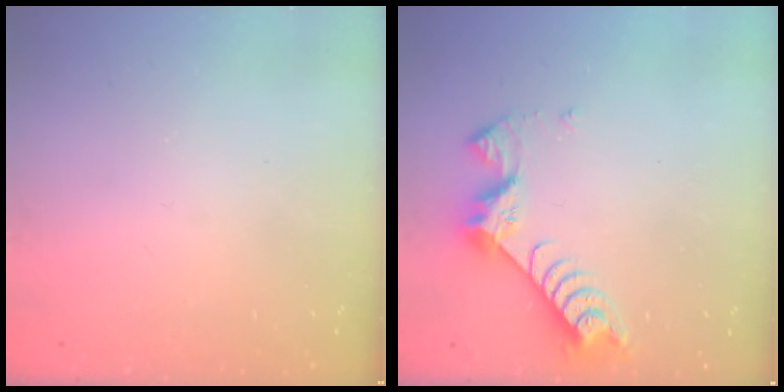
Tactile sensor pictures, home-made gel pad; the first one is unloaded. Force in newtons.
{"total": 9.4, "press": 9.4, "slide": 0.7}